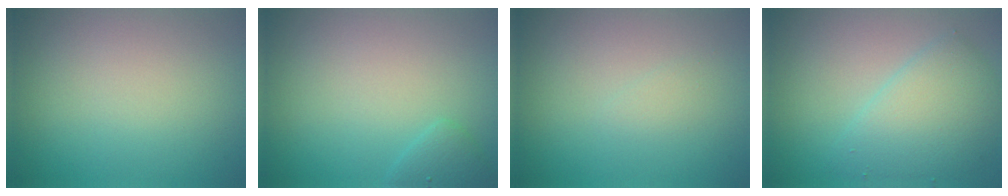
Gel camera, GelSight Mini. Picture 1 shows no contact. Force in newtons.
{"total": 1.3, "press": 1.3, "slide": 0.2}
{"total": 0.7, "press": 0.7, "slide": 0.1}
{"total": 4.6, "press": 4.6, "slide": 0.3}